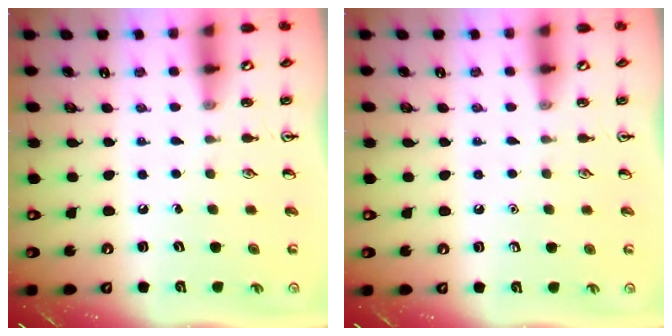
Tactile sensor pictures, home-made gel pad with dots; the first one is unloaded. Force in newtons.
{"total": 0.0}